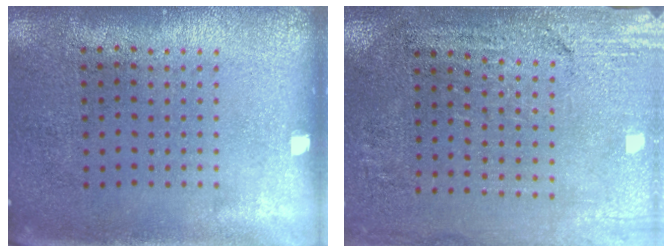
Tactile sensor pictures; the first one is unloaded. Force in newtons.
{"total": 3.1, "press": 3.1, "slide": 0.3}